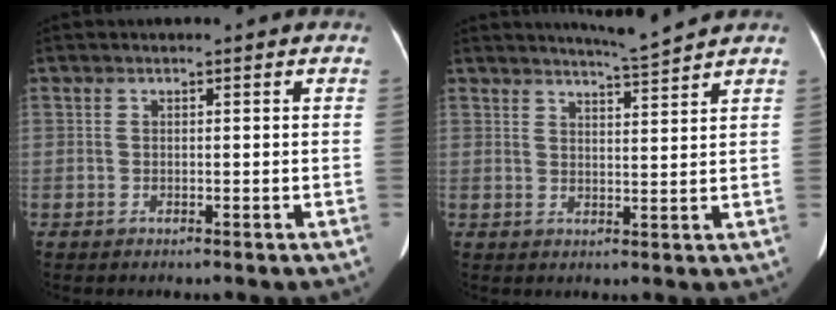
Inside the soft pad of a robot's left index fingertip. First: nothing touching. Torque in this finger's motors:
{"motor_torque": [0.00, -0.33, -0.04, 0.02]}